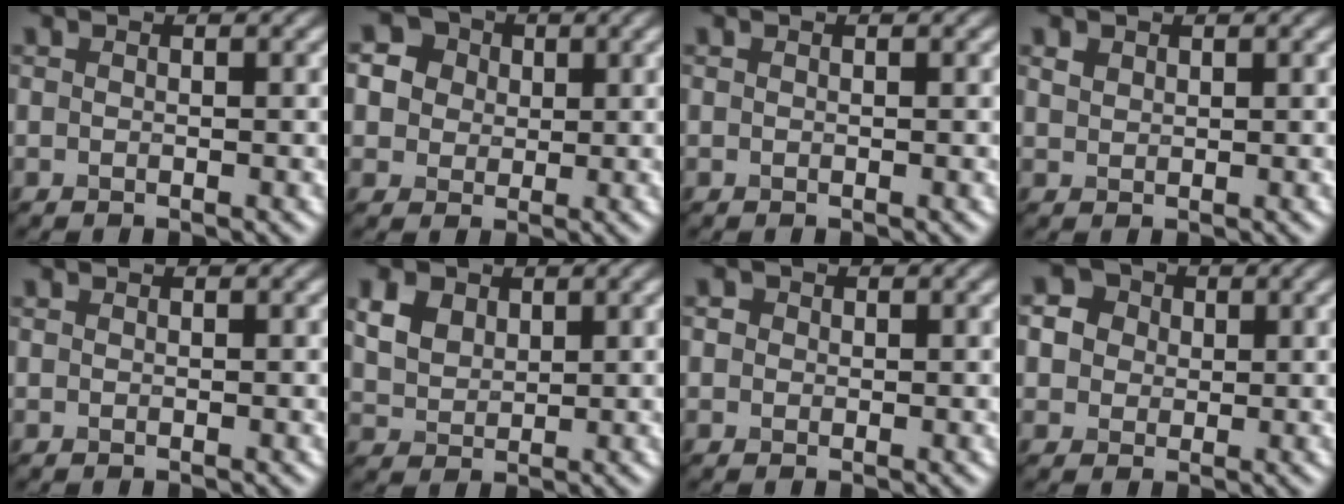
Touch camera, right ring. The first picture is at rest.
{"total": 3.2, "force": [1.2, 3.0, 0.5], "torque": [-0.031, 0.016, 0.036]}
{"total": 0.0}
{"total": 1.1, "force": [0.2, -0.5, -0.9], "torque": [-0.004, 0.002, 0.033]}
{"total": 0.0}
{"total": 2.5, "force": [1.6, 1.7, 0.8], "torque": [-0.050, 0.011, 0.057]}
{"total": 0.6, "force": [0.0, 0.0, -0.6], "torque": [-0.006, -0.001, 0.009]}
{"total": 2.5, "force": [0.7, 2.3, 0.3], "torque": [-0.017, 0.012, 0.025]}